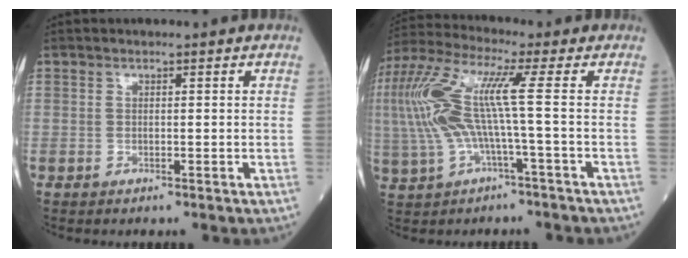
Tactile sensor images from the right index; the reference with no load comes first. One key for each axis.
{"total": 11.3, "fx": 0.0, "fy": 0.2, "fz": 11.3, "tx": -0.258, "ty": 0.025, "tz": -0.003}